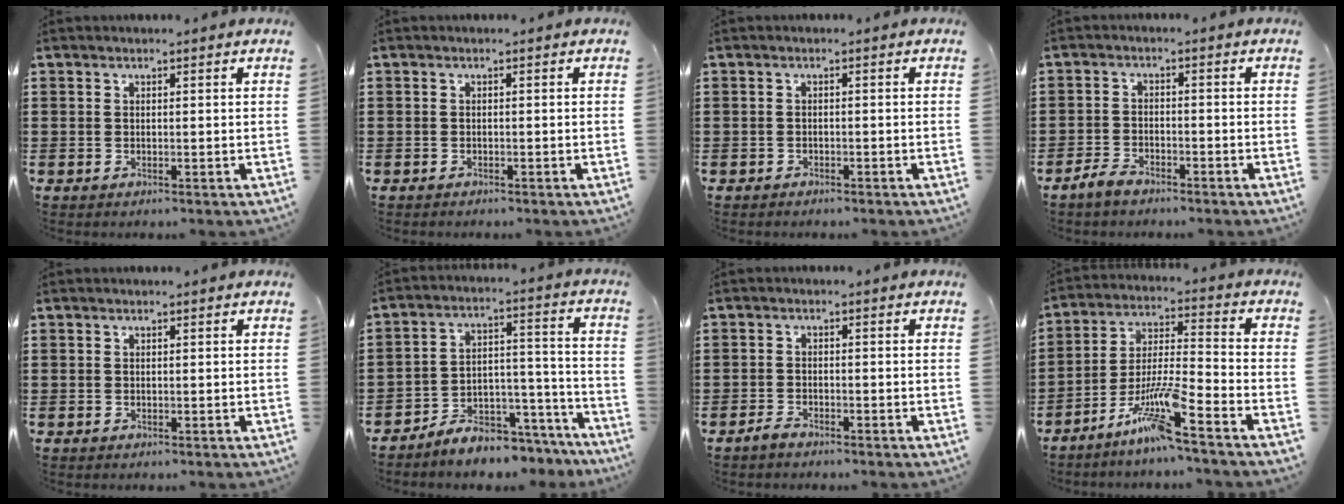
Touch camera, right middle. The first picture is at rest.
{"total": 0.6, "force": [-0.5, 0.1, 0.0], "torque": [-0.001, 0.001, -0.012]}
{"total": 0.9, "force": [-0.9, 0.3, 0.0], "torque": [-0.003, 0.002, -0.020]}
{"total": 2.9, "force": [-2.5, 0.9, 1.1], "torque": [-0.035, 0.004, -0.055]}
{"total": 0.0}
{"total": 6.4, "force": [-6.1, 1.5, 1.1], "torque": [-0.014, 0.017, -0.117]}
{"total": 1.7, "force": [-1.5, 0.5, 0.7], "torque": [-0.023, -0.001, -0.033]}
{"total": 10.2, "force": [-7.3, -0.1, 7.1], "torque": [-0.153, -0.014, -0.149]}